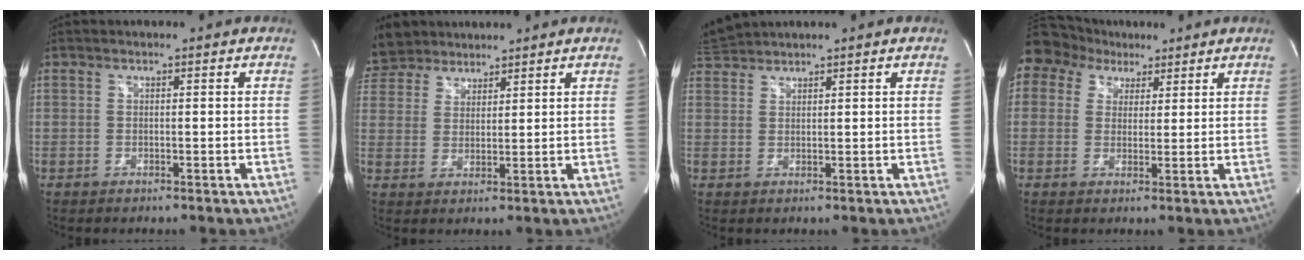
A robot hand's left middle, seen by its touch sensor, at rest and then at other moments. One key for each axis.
{"total": 8.2, "fx": 7.2, "fy": 3.7, "fz": 1.3, "tx": -0.028, "ty": 0.024, "tz": 0.139}
{"total": 3.0, "fx": 2.9, "fy": -0.2, "fz": -0.3, "tx": -0.008, "ty": 0.018, "tz": 0.066}
{"total": 11.1, "fx": 7.2, "fy": 8.0, "fz": 2.6, "tx": -0.079, "ty": 0.052, "tz": 0.132}